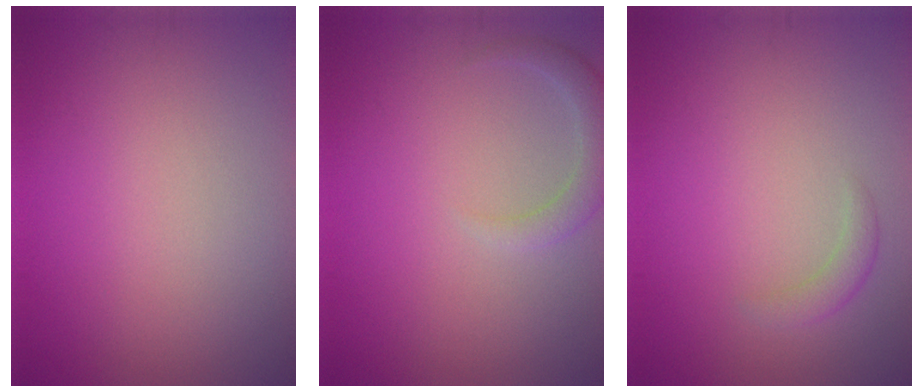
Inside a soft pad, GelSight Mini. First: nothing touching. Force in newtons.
{"total": 2.2, "press": 2.2, "slide": 0.3}
{"total": 1.4, "press": 1.4, "slide": 0.0}